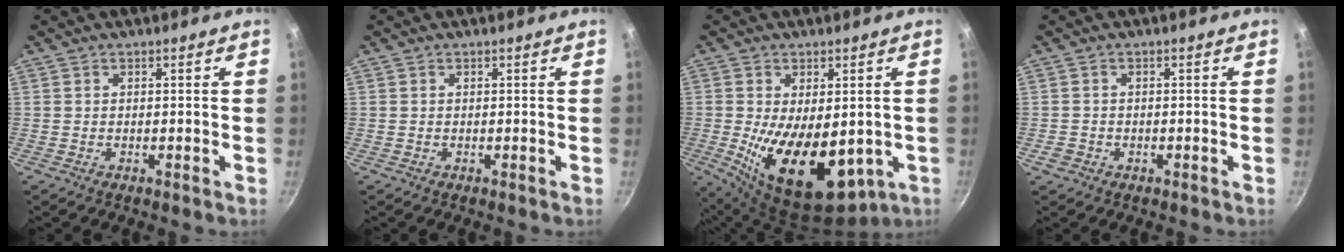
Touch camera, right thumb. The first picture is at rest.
{"total": 0.0}
{"total": 17.3, "force": [-2.6, 9.3, 14.4], "torque": [-0.219, -0.028, -0.018]}
{"total": 2.1, "force": [-0.9, 1.7, 0.7], "torque": [-0.010, 0.006, -0.011]}